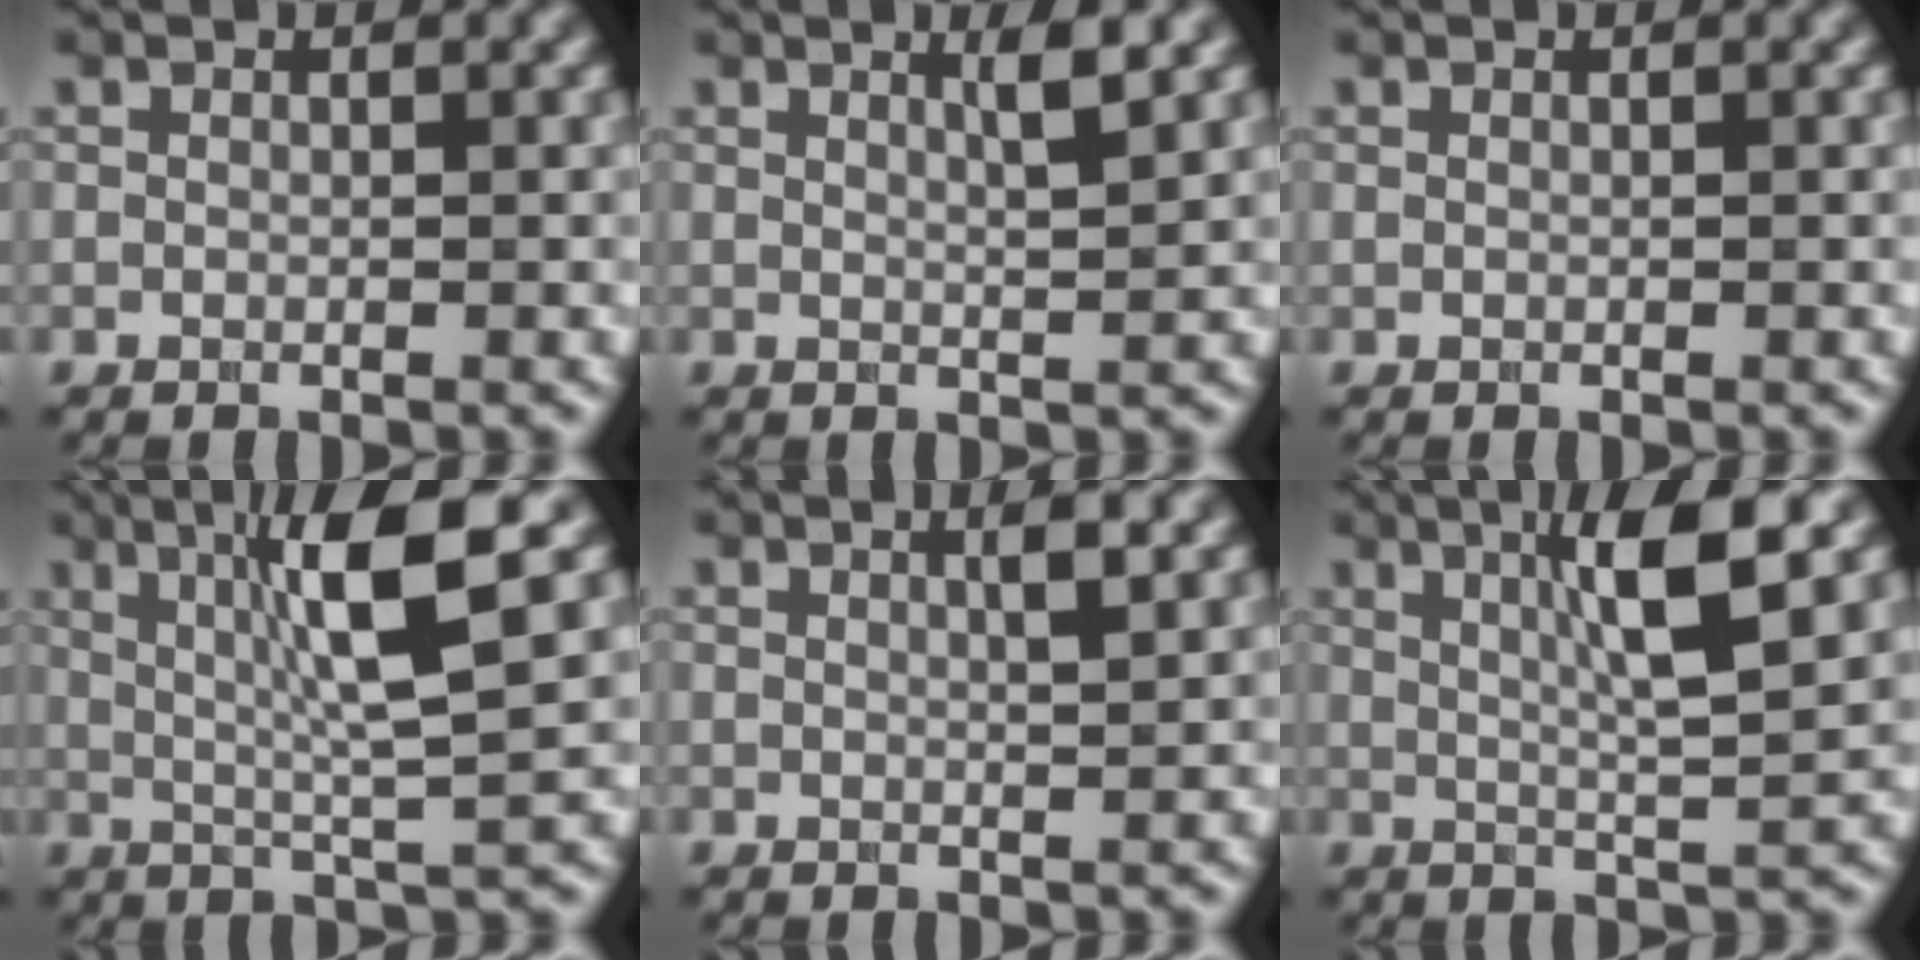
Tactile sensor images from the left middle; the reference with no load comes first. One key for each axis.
{"total": 2.3, "fx": 1.2, "fy": 0.4, "fz": 1.9, "tx": -0.021, "ty": 0.002, "tz": 0.015}
{"total": 0.0}
{"total": 8.2, "fx": 2.4, "fy": 1.1, "fz": 7.8, "tx": -0.127, "ty": 0.004, "tz": 0.041}
{"total": 2.0, "fx": 0.9, "fy": 0.4, "fz": 1.7, "tx": -0.020, "ty": 0.005, "tz": 0.010}
{"total": 6.8, "fx": 2.3, "fy": 1.1, "fz": 6.3, "tx": -0.097, "ty": 0.005, "tz": 0.037}